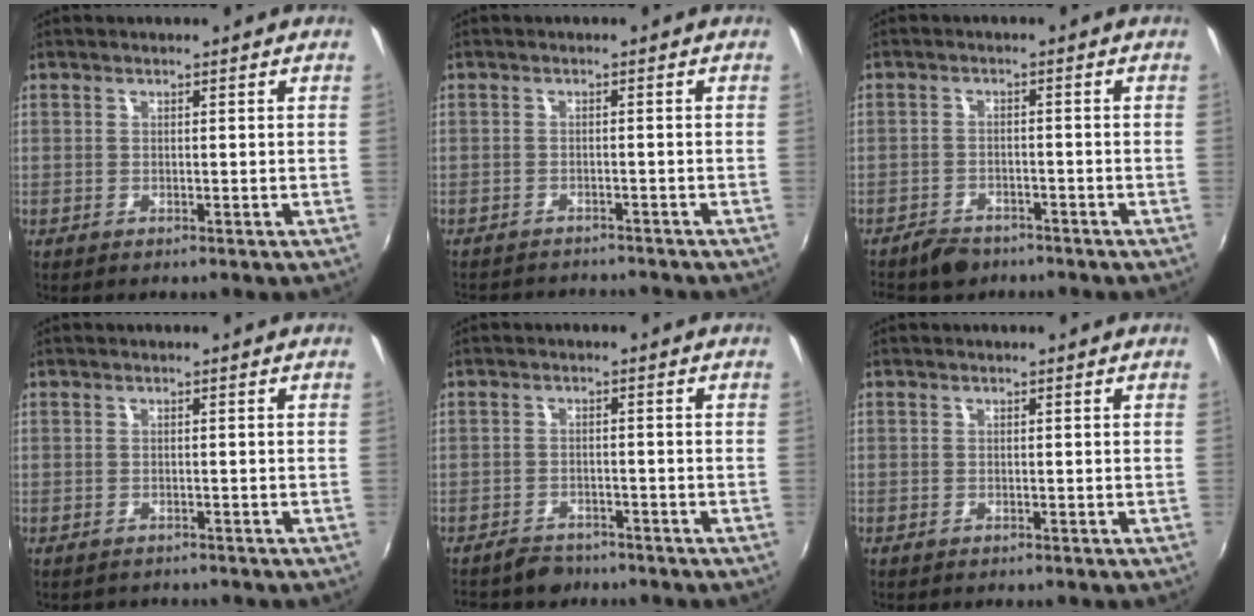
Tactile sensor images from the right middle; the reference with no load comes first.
{"total": 8.0, "force": [-7.4, 1.8, 2.3], "torque": [-0.061, -0.012, -0.107]}
{"total": 4.9, "force": [-4.1, 2.5, 1.1], "torque": [-0.041, 0.001, -0.069]}
{"total": 1.6, "force": [-1.4, 0.6, 0.3], "torque": [-0.010, -0.005, -0.018]}
{"total": 4.5, "force": [-4.0, 2.0, 0.6], "torque": [-0.029, 0.001, -0.066]}
{"total": 0.6, "force": [-0.4, 0.4, -0.1], "torque": [-0.001, 0.003, -0.006]}